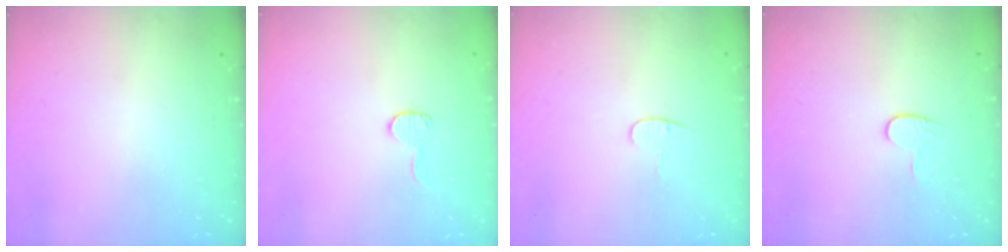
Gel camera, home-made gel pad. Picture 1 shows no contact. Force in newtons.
{"total": 7.6, "press": 7.6, "slide": 0.1}
{"total": 3.7, "press": 3.7, "slide": 0.4}
{"total": 6.2, "press": 6.2, "slide": 0.5}